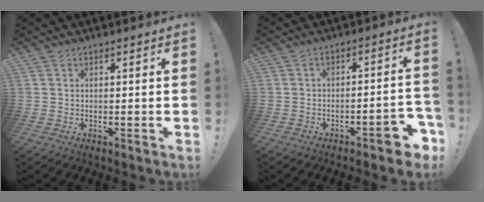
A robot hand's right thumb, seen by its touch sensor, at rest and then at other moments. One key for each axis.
{"total": 7.2, "fx": -4.6, "fy": 2.0, "fz": 5.1, "tx": -0.060, "ty": 0.029, "tz": -0.074}